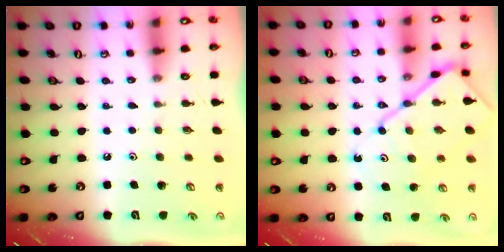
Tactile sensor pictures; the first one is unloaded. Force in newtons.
{"total": 13.1, "press": 13.1, "slide": 1.3}